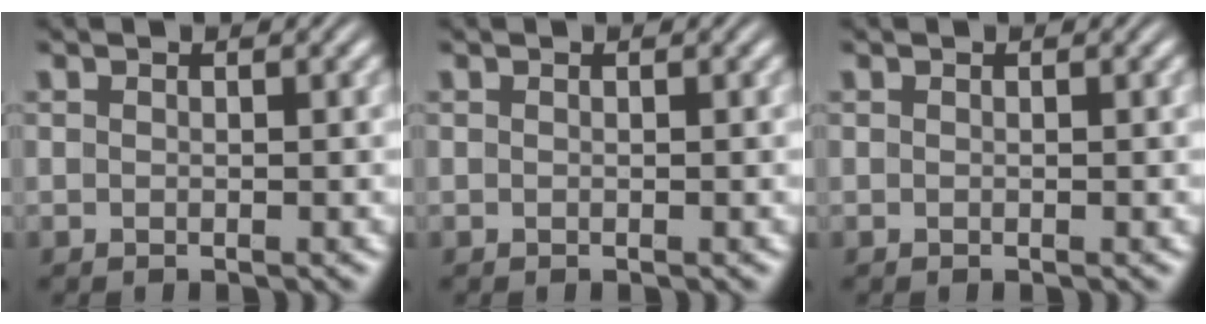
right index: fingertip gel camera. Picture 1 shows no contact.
{"total": 0.0}
{"total": 0.0}